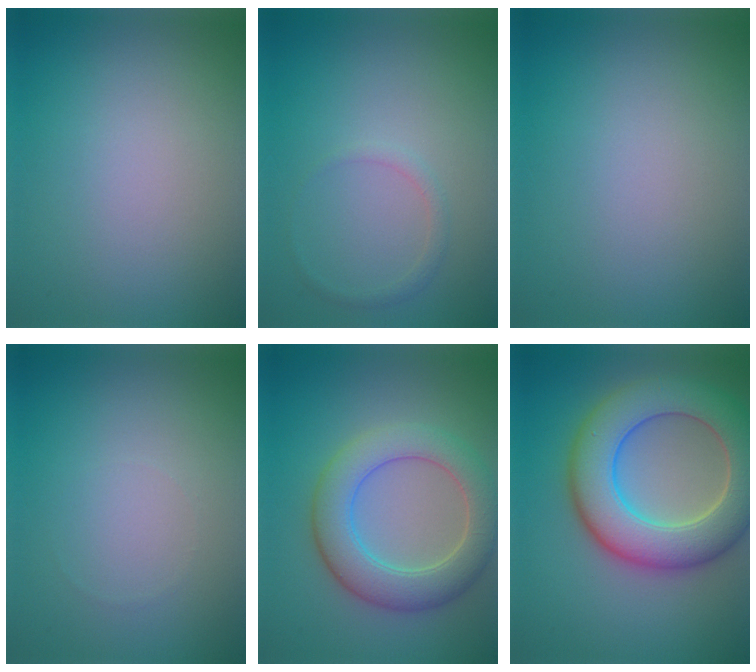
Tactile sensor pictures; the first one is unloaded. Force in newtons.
{"total": 0.9, "press": 0.9, "slide": 0.1}
{"total": 0.0}
{"total": 0.0}
{"total": 6.3, "press": 6.3, "slide": 0.2}
{"total": 10.0, "press": 10.0, "slide": 0.8}